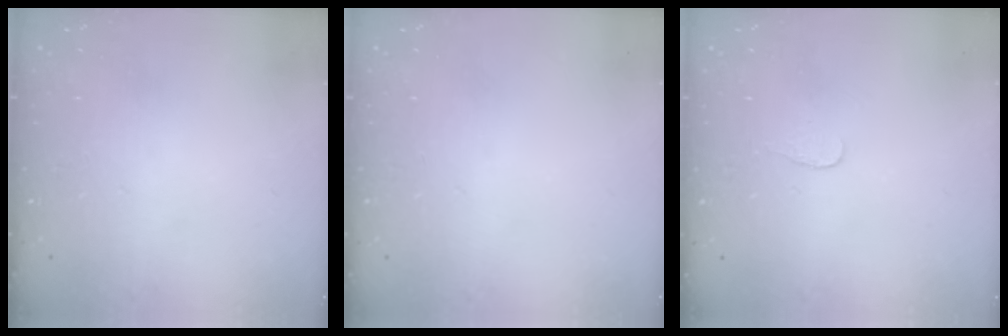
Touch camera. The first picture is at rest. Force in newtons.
{"total": 0.0}
{"total": 3.0, "press": 3.0, "slide": 0.2}